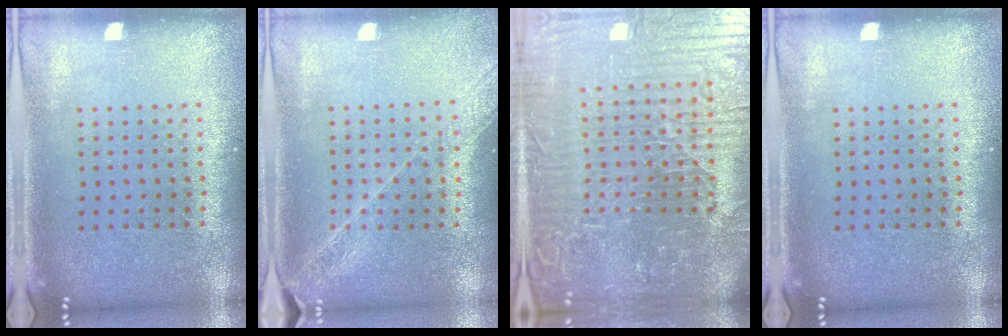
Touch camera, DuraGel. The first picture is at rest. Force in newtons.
{"total": 1.6, "press": 1.5, "slide": 0.4}
{"total": 7.9, "press": 7.0, "slide": 3.6}
{"total": 0.0}